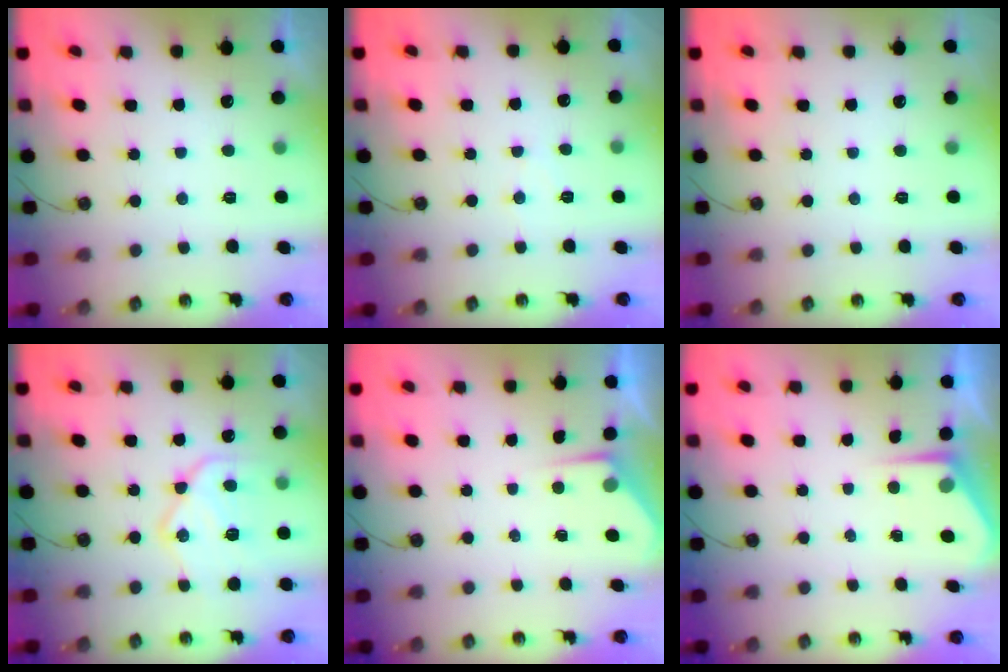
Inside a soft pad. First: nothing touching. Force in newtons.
{"total": 4.3, "press": 4.2, "slide": 0.9}
{"total": 0.0}
{"total": 17.2, "press": 17.2, "slide": 1.4}
{"total": 3.6, "press": 3.6, "slide": 0.5}
{"total": 4.6, "press": 4.6, "slide": 0.2}